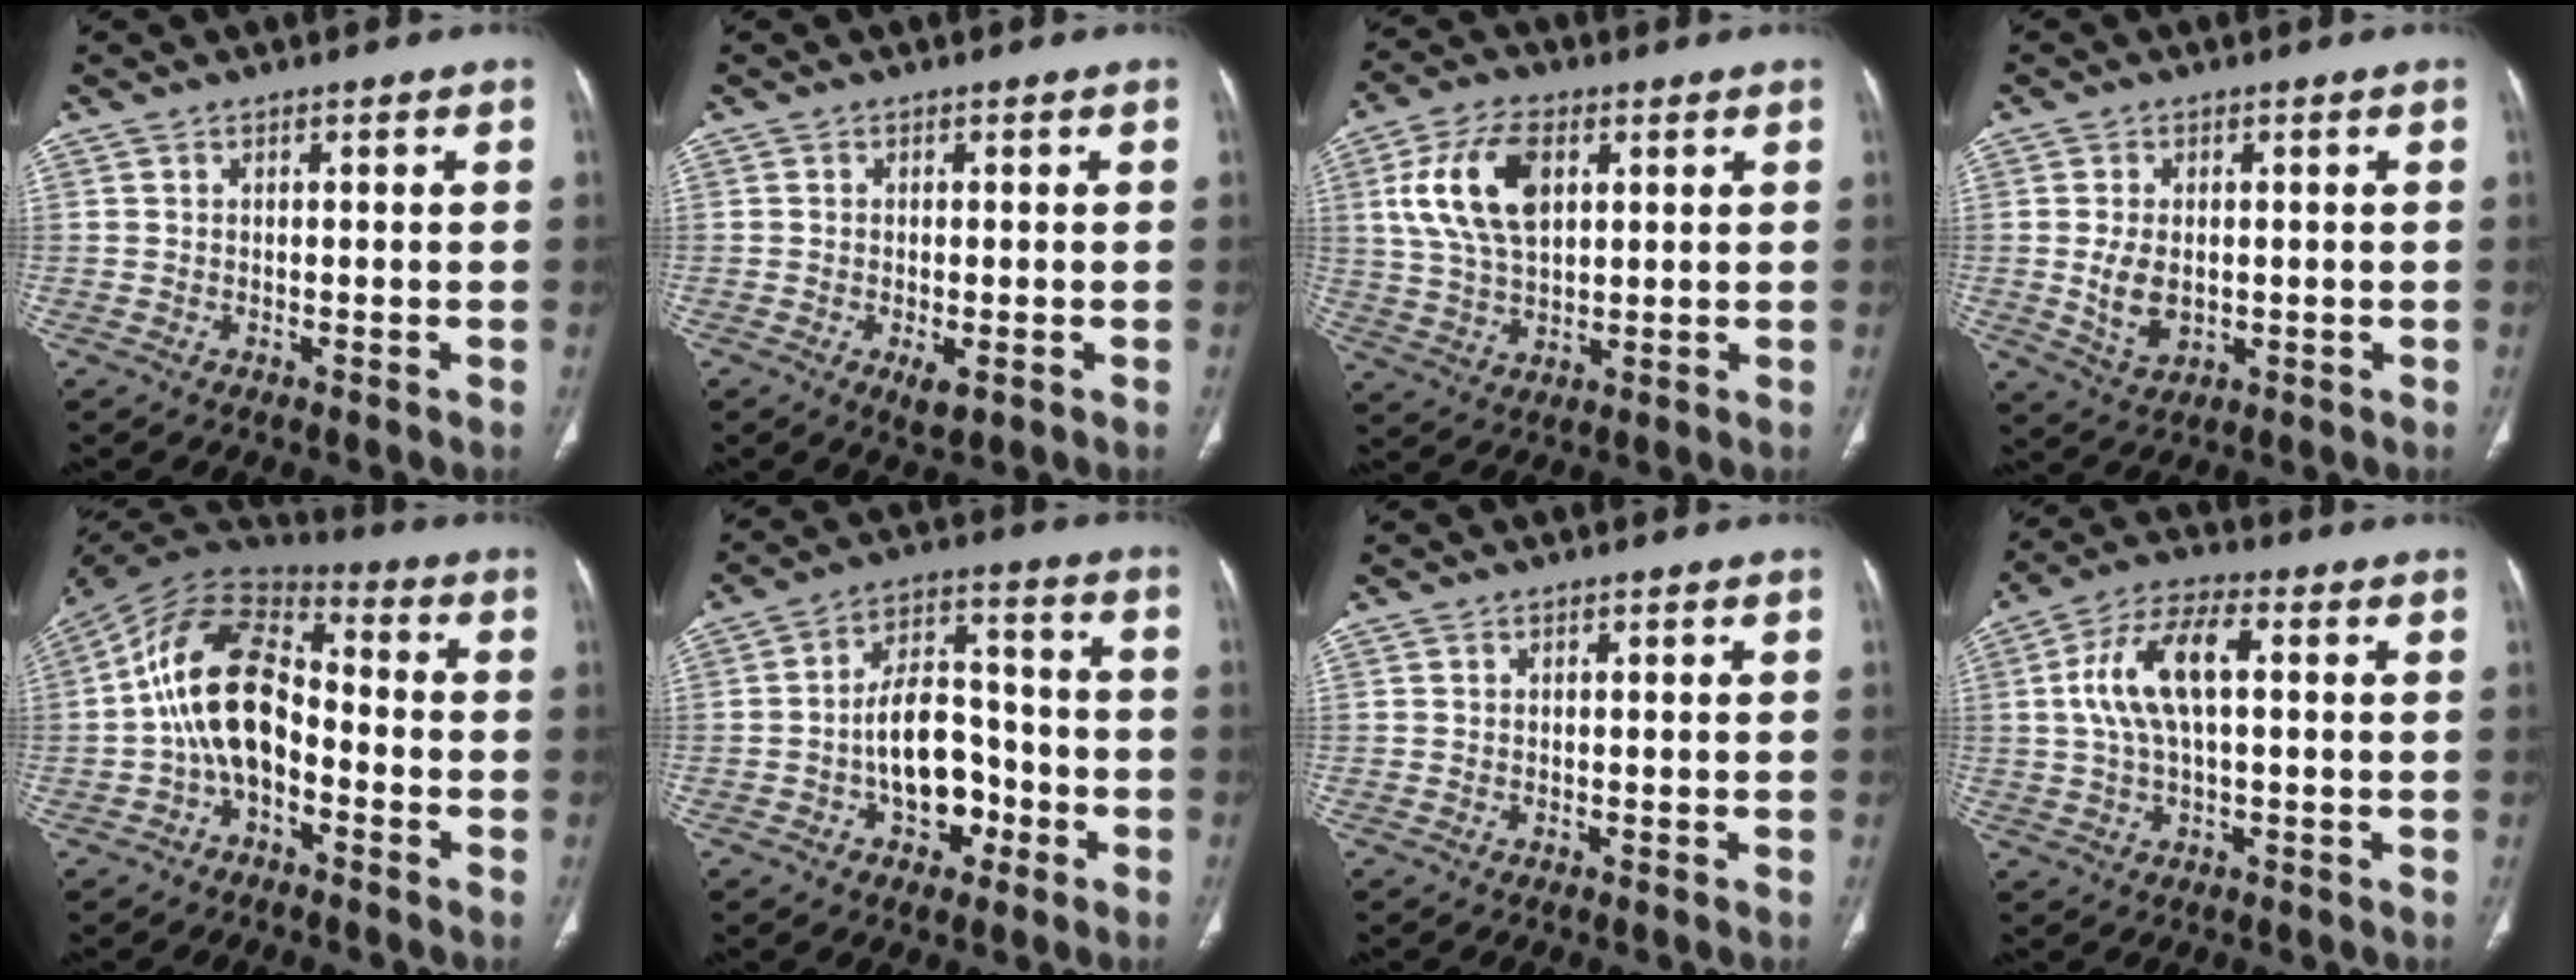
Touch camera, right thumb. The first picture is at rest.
{"total": 2.9, "force": [-1.0, 1.3, 2.4], "torque": [-0.040, -0.006, -0.012]}
{"total": 13.2, "force": [3.8, 7.5, 10.2], "torque": [-0.194, -0.001, 0.075]}
{"total": 6.3, "force": [-0.1, 4.1, 4.8], "torque": [-0.084, -0.008, 0.009]}
{"total": 15.6, "force": [-2.9, 9.6, 11.9], "torque": [-0.199, 0.052, -0.059]}
{"total": 11.6, "force": [-3.9, 7.7, 7.8], "torque": [-0.087, 0.047, -0.059]}
{"total": 0.0}
{"total": 11.4, "force": [1.7, 5.0, 10.1], "torque": [-0.209, 0.028, 0.028]}